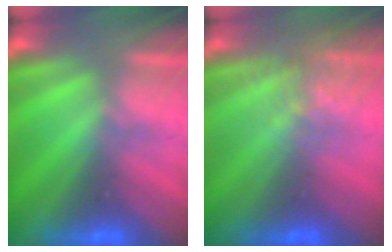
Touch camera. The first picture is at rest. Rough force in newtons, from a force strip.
{"total": 2.8}